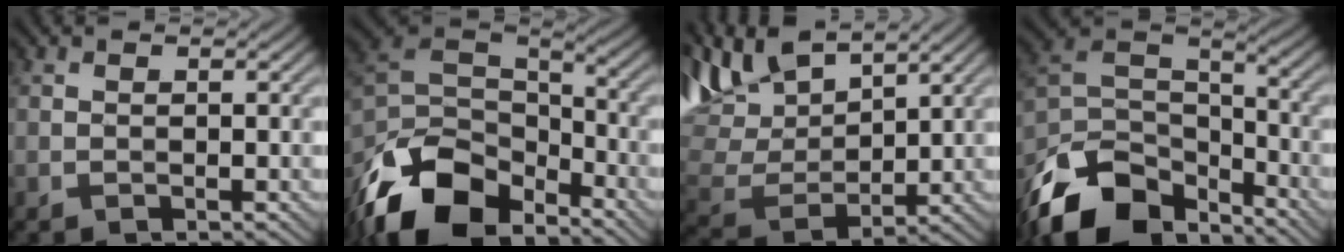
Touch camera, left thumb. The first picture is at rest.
{"total": 14.0, "force": [-8.9, 7.4, 7.8], "torque": [-0.189, -0.009, -0.174]}
{"total": 10.8, "force": [8.0, 3.8, 6.1], "torque": [-0.170, 0.016, 0.161]}
{"total": 13.2, "force": [-9.5, 6.7, 6.3], "torque": [-0.157, -0.001, -0.179]}